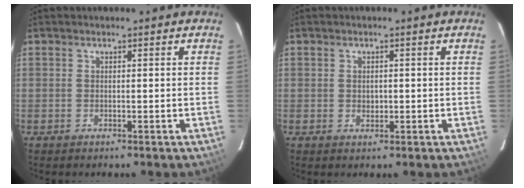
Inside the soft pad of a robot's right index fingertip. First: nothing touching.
{"total": 1.4, "force": [0.0, 1.2, 0.7], "torque": [-0.009, 0.000, 0.001]}